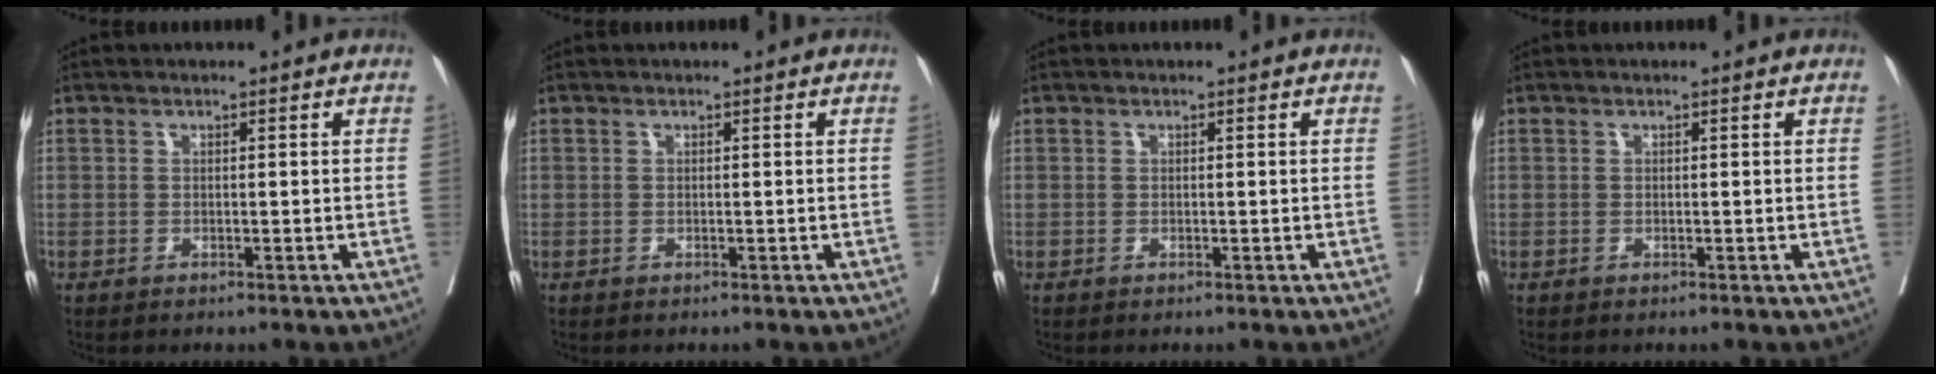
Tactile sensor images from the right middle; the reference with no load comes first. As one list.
[{"total": 0.0}, {"total": 0.0}, {"total": 0.0}]